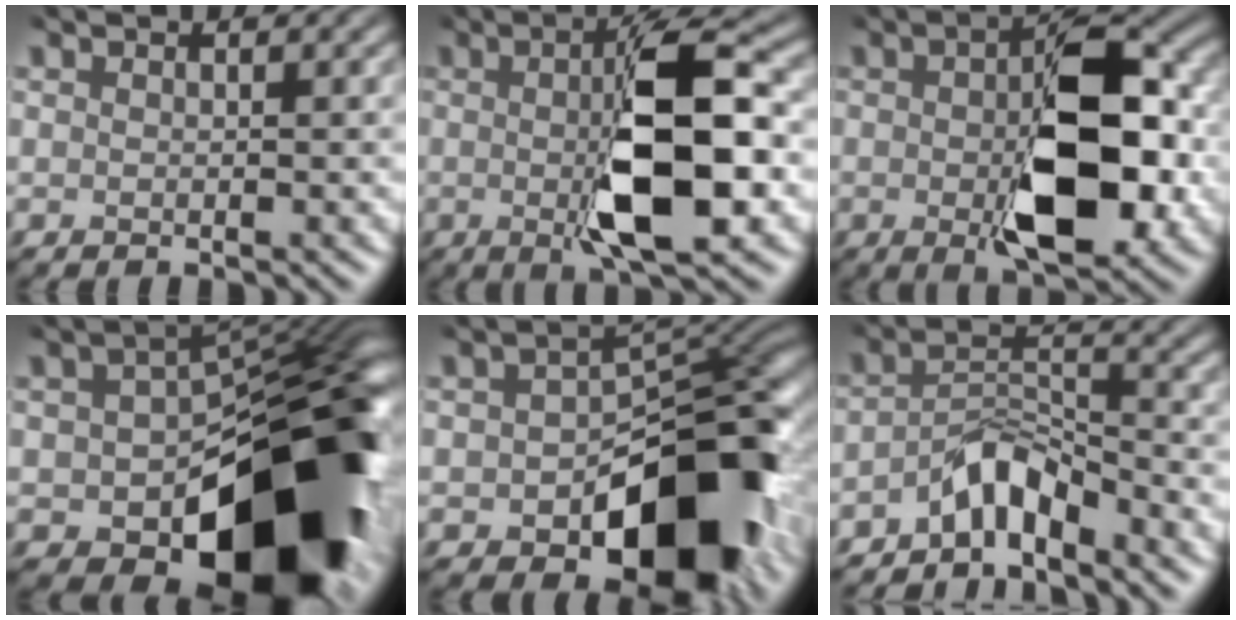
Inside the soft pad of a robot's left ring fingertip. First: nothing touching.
{"total": 9.6, "force": [-0.9, 2.8, 9.1], "torque": [-0.136, 0.003, -0.015]}
{"total": 10.7, "force": [-1.6, 5.1, 9.3], "torque": [-0.140, -0.006, -0.018]}
{"total": 17.6, "force": [-5.8, 10.3, 13.1], "torque": [-0.146, -0.025, -0.076]}
{"total": 13.6, "force": [-5.1, 8.1, 9.7], "torque": [-0.113, -0.014, -0.068]}
{"total": 3.7, "force": [-3.5, 0.8, 1.1], "torque": [-0.019, 0.014, -0.063]}